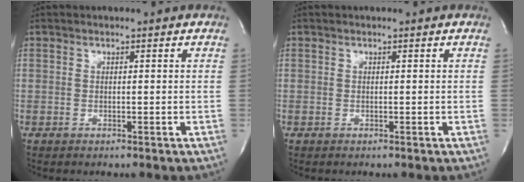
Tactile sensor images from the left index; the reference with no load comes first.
{"total": 0.0}